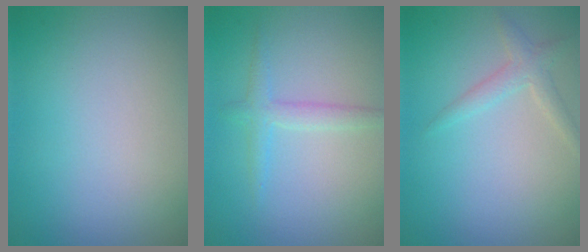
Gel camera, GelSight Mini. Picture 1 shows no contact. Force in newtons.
{"total": 1.8, "press": 1.8, "slide": 0.1}
{"total": 1.7, "press": 1.7, "slide": 0.0}